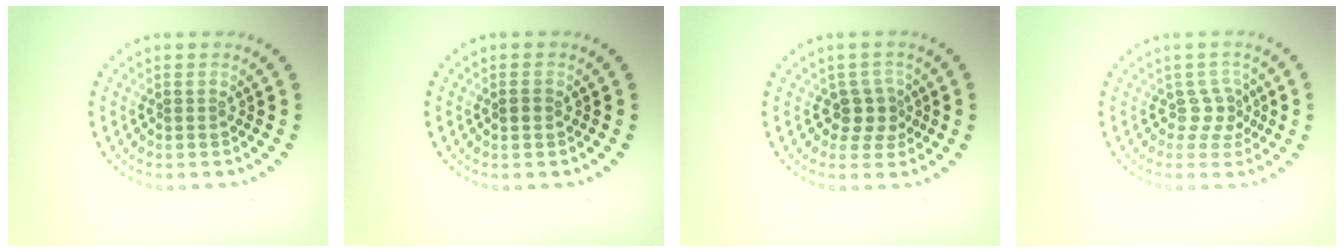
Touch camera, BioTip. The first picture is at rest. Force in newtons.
{"total": 0.7, "press": 0.6, "slide": 0.2}
{"total": 2.3, "press": 1.9, "slide": 1.4}
{"total": 2.0, "press": 1.3, "slide": 1.5}